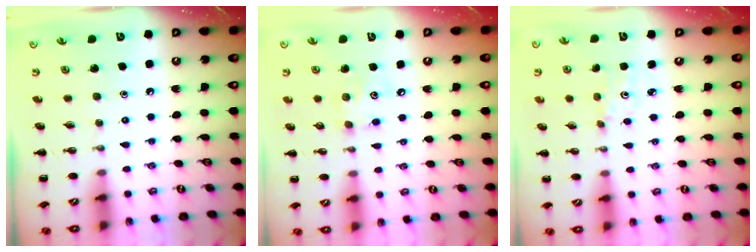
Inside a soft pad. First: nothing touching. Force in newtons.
{"total": 4.2, "press": 4.1, "slide": 0.5}
{"total": 2.7, "press": 2.6, "slide": 0.8}